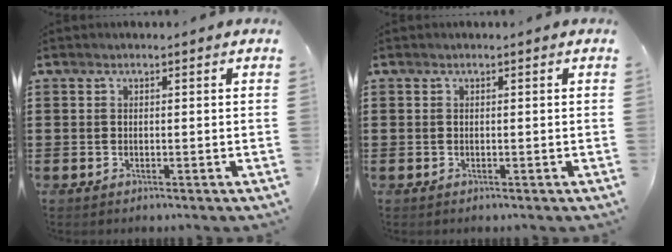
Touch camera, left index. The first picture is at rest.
{"total": 0.0}